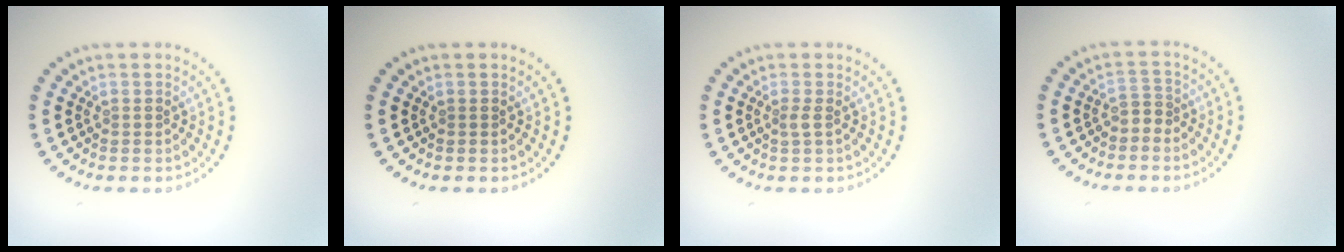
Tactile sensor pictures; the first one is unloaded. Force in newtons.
{"total": 0.0}
{"total": 0.9, "press": 0.6, "slide": 0.7}
{"total": 1.1, "press": 0.8, "slide": 0.8}